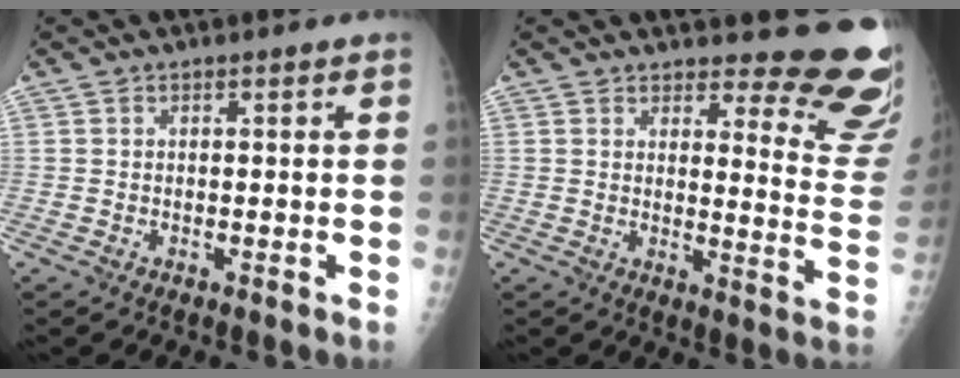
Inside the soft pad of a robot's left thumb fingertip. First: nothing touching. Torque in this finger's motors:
{"motor_torque": [0.11, 0.22, -0.04, -0.27, 0.05]}